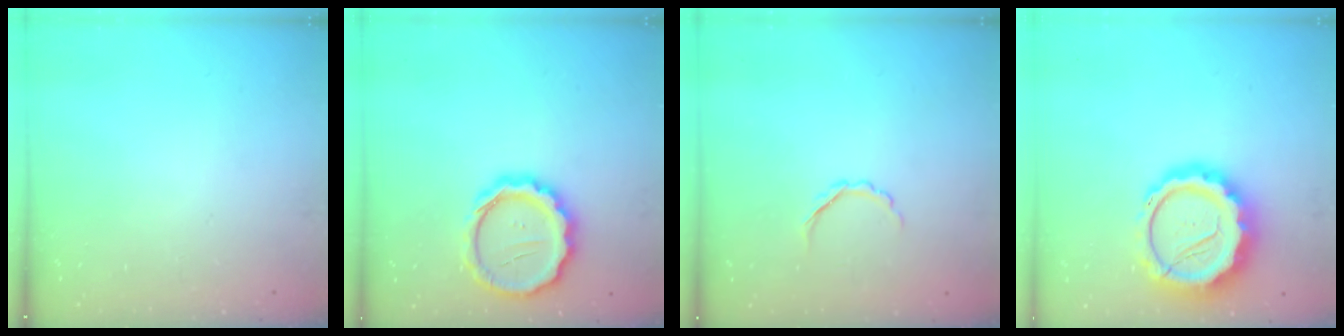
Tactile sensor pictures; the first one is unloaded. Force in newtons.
{"total": 14.7, "press": 14.4, "slide": 3.1}
{"total": 2.9, "press": 2.8, "slide": 0.8}
{"total": 17.0, "press": 16.6, "slide": 3.5}